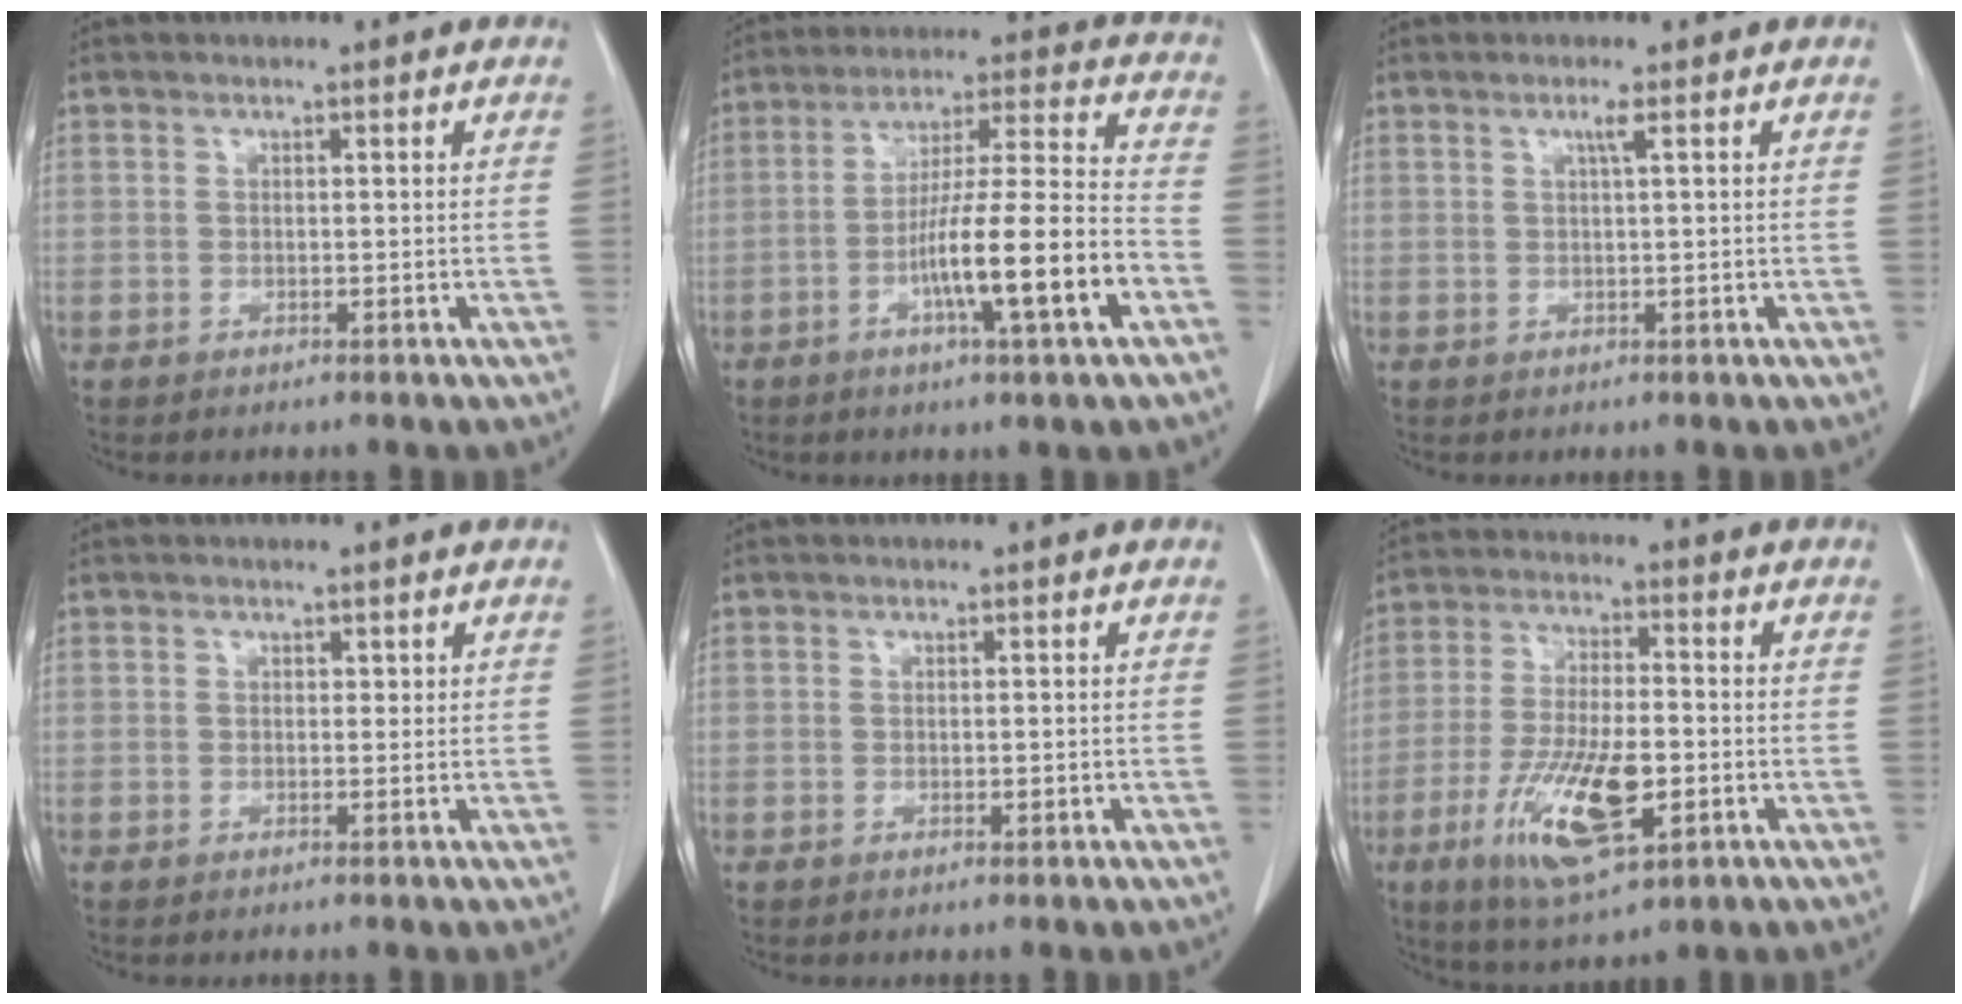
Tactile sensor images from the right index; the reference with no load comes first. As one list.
[{"total": 15.3, "force": [-5.6, 0.2, 14.3], "torque": [-0.243, 0.000, -0.093]}, {"total": 1.3, "force": [0.6, -0.3, 1.2], "torque": [-0.026, 0.000, 0.011]}, {"total": 0.7, "force": [0.4, 0.5, 0.2], "torque": [0.006, 0.001, 0.002]}, {"total": 0.8, "force": [-0.1, 0.3, 0.8], "torque": [-0.012, -0.001, 0.001]}, {"total": 13.7, "force": [-4.5, 3.9, 12.3], "torque": [-0.242, -0.015, -0.073]}]